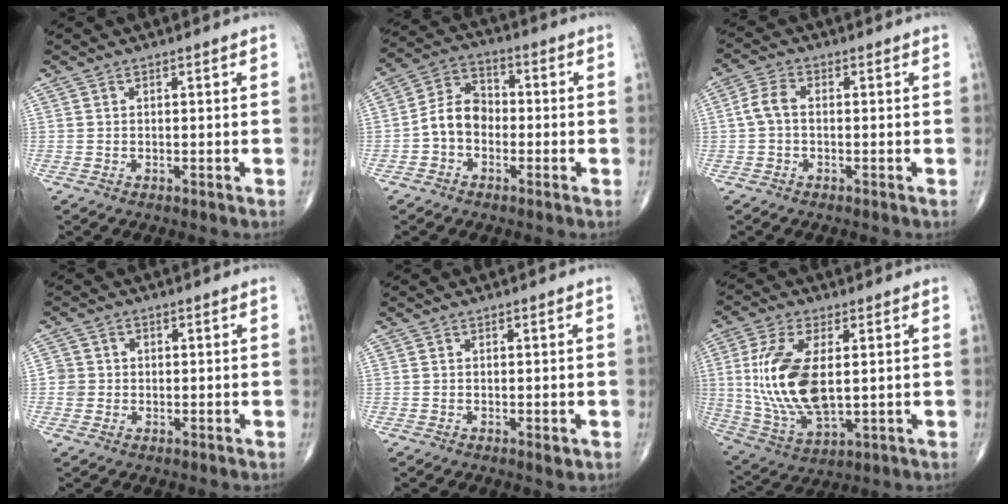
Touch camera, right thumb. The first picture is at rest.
{"total": 7.7, "force": [-1.8, 5.8, 4.7], "torque": [-0.069, 0.034, -0.049]}
{"total": 4.0, "force": [-0.3, 2.4, 3.1], "torque": [-0.066, 0.013, -0.012]}
{"total": 3.0, "force": [-0.3, 3.0, 0.5], "torque": [0.011, 0.008, -0.007]}
{"total": 1.1, "force": [-0.2, 0.4, 1.0], "torque": [-0.012, -0.004, -0.002]}
{"total": 16.4, "force": [1.5, 8.0, 14.2], "torque": [-0.297, -0.014, 0.040]}